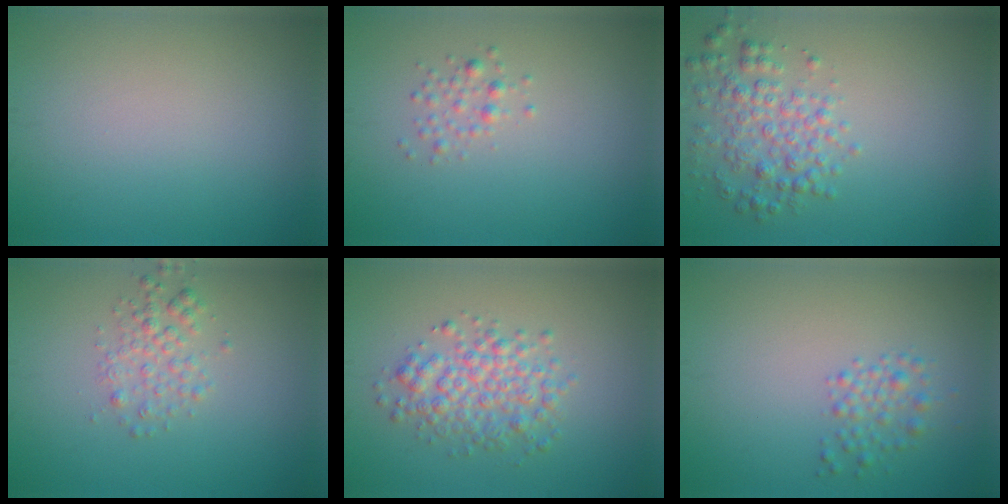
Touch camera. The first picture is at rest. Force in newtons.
{"total": 1.2, "press": 1.2, "slide": 0.1}
{"total": 3.7, "press": 3.7, "slide": 0.1}
{"total": 2.1, "press": 2.1, "slide": 0.1}
{"total": 3.9, "press": 3.9, "slide": 0.1}
{"total": 1.8, "press": 1.8, "slide": 0.1}